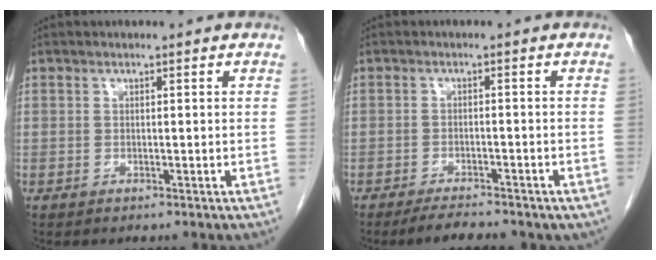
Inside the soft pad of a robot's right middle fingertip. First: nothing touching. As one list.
[{"total": 5.3, "force": [-4.4, 1.4, 2.6], "torque": [-0.044, -0.008, -0.062]}]